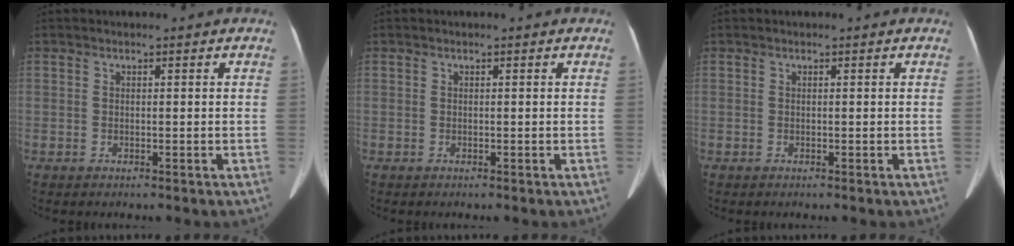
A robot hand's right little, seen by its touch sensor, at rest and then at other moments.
{"total": 0.0}
{"total": 0.0}